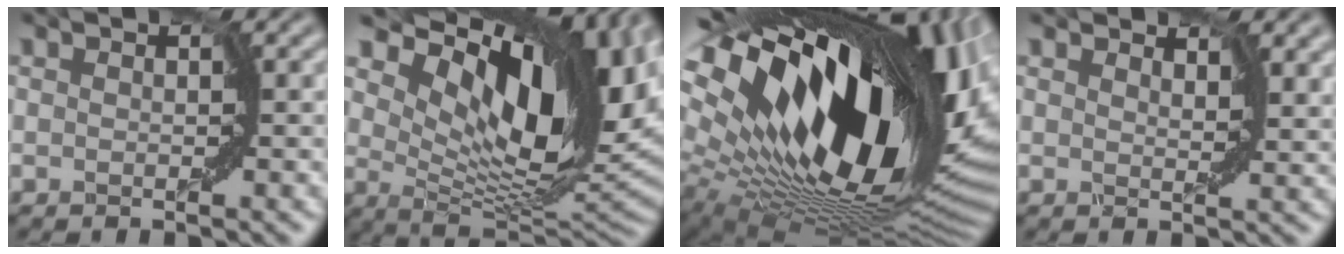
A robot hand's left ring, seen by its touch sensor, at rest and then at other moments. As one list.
[{"total": 15.1, "force": [6.3, 6.8, 11.9], "torque": [-0.184, -0.003, 0.114]}, {"total": 20.8, "force": [5.9, 9.5, 17.6], "torque": [-0.312, -0.017, 0.115]}, {"total": 2.1, "force": [1.7, 0.5, 1.2], "torque": [-0.026, 0.000, 0.030]}]